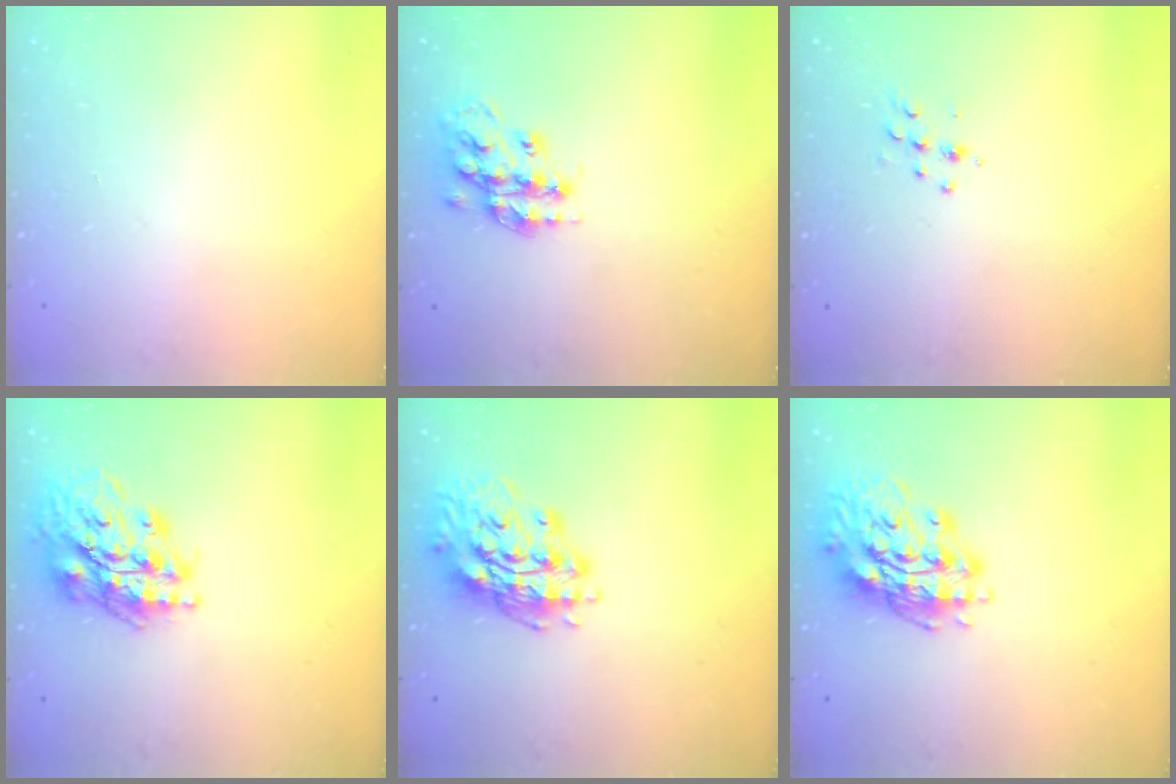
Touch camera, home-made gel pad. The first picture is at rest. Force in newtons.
{"total": 15.0, "press": 15.0, "slide": 1.0}
{"total": 5.4, "press": 5.4, "slide": 0.6}
{"total": 18.3, "press": 18.1, "slide": 2.6}
{"total": 16.3, "press": 16.1, "slide": 2.8}
{"total": 16.3, "press": 16.1, "slide": 2.8}